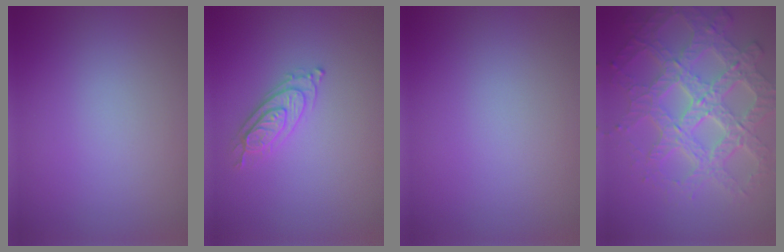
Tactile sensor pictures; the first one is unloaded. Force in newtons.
{"total": 2.4, "press": 2.3, "slide": 0.5}
{"total": 0.0}
{"total": 7.2, "press": 6.1, "slide": 3.8}